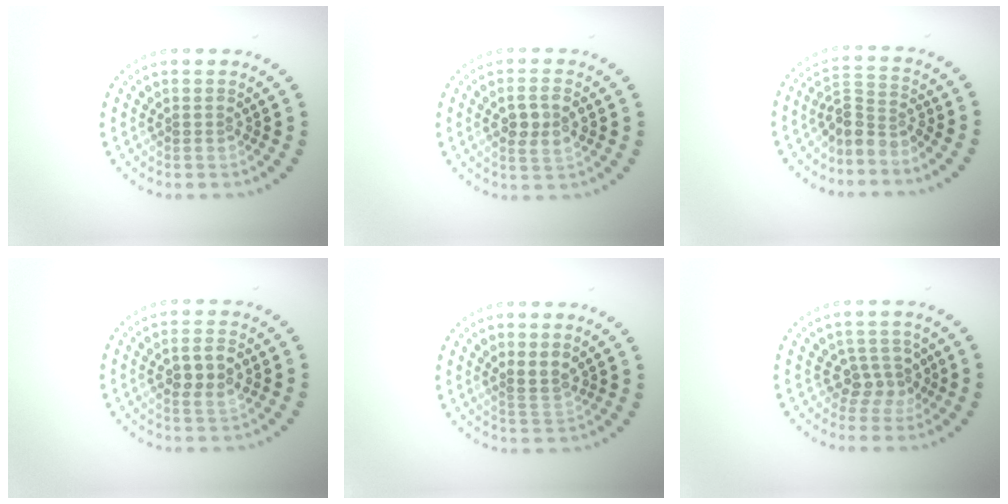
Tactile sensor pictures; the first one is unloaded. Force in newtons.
{"total": 2.8, "press": 2.7, "slide": 0.5}
{"total": 3.1, "press": 2.2, "slide": 2.1}
{"total": 2.9, "press": 2.8, "slide": 0.3}
{"total": 1.8, "press": 1.6, "slide": 0.9}
{"total": 2.5, "press": 1.9, "slide": 1.6}